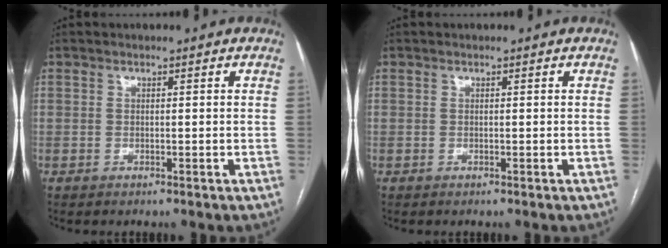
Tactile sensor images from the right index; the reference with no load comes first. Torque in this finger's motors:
{"motor_torque": [0.00, 0.00, -0.01, 0.00]}